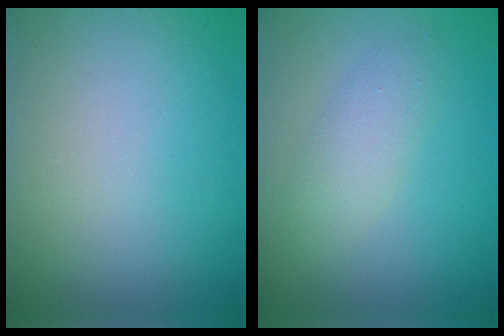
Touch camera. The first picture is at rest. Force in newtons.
{"total": 2.4, "press": 2.4, "slide": 0.1}